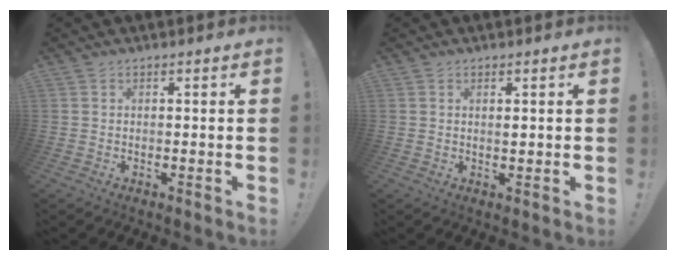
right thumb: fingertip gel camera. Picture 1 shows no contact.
{"total": 0.9, "force": [0.3, 0.2, 0.8], "torque": [-0.008, -0.003, 0.004]}